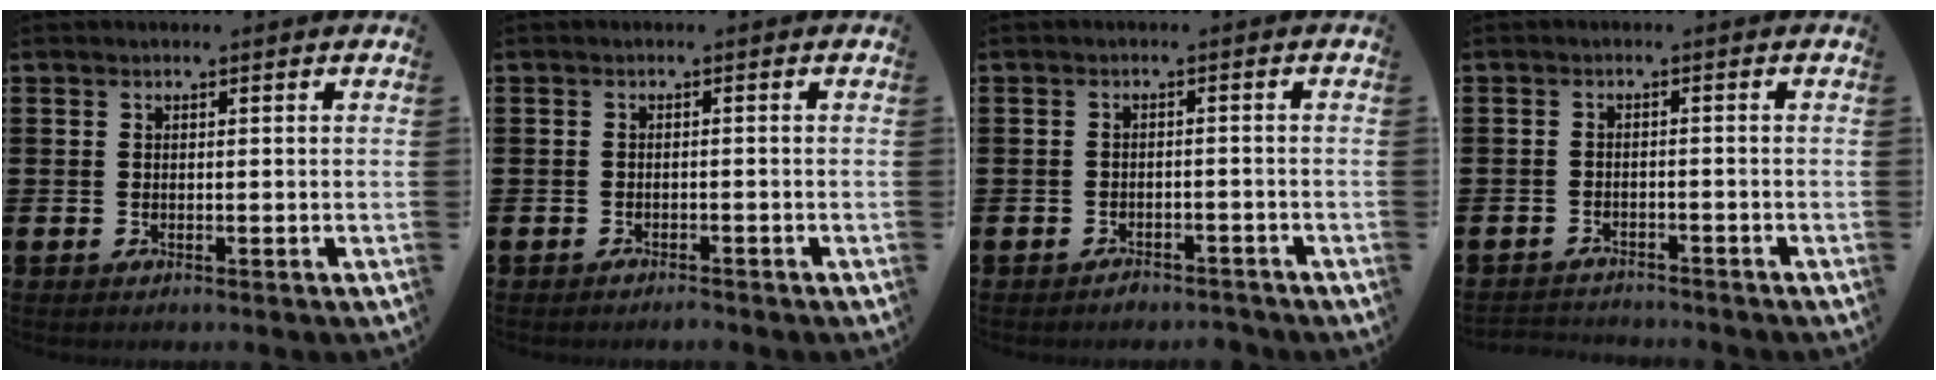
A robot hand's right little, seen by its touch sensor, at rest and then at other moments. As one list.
[{"total": 0.9, "force": [-0.9, 0.1, 0.0], "torque": [-0.003, -0.002, -0.018]}, {"total": 1.5, "force": [-1.5, 0.2, 0.0], "torque": [-0.006, 0.003, -0.033]}, {"total": 1.8, "force": [-1.8, 0.0, -0.2], "torque": [-0.001, 0.003, -0.039]}]